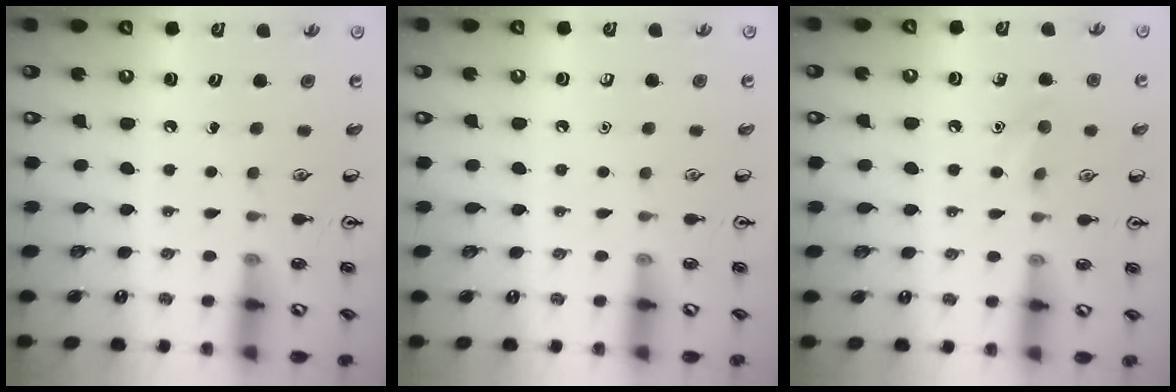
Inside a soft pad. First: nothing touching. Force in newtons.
{"total": 0.0}
{"total": 6.0, "press": 5.8, "slide": 1.8}